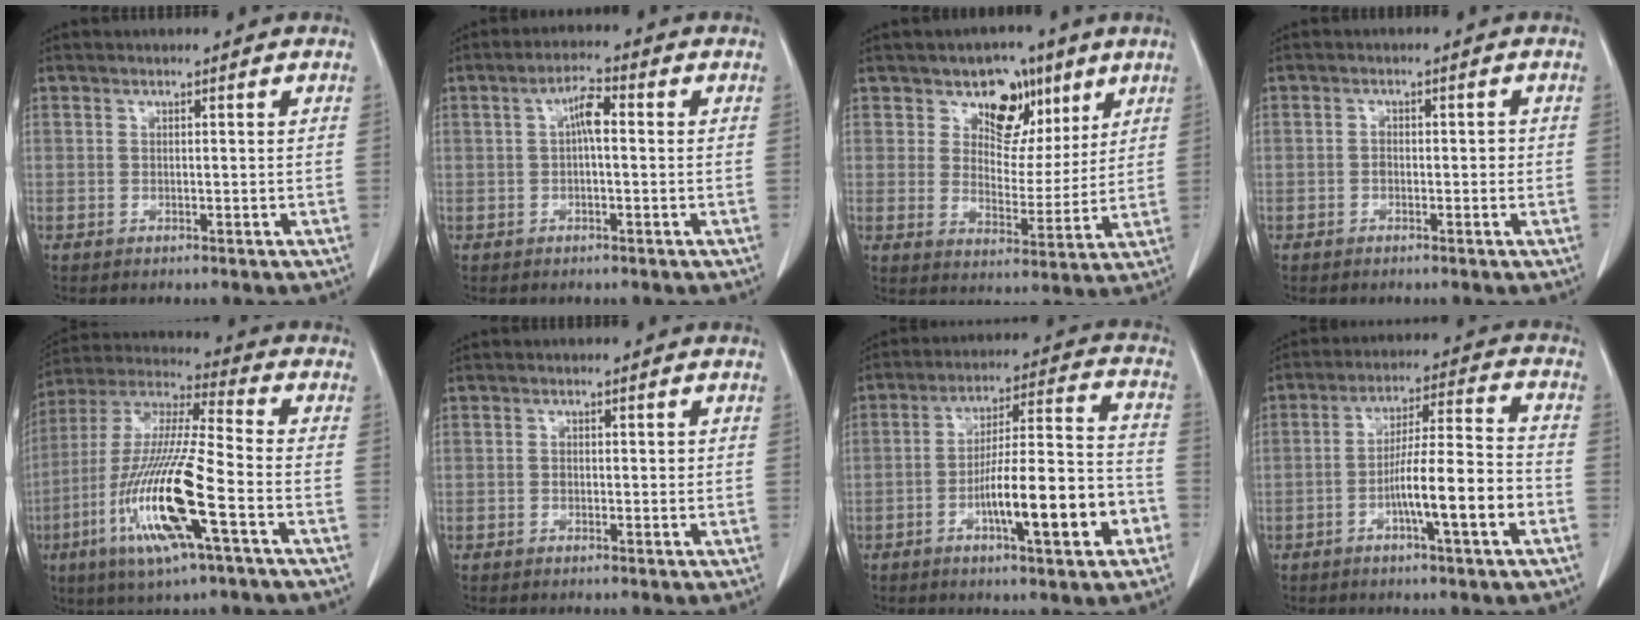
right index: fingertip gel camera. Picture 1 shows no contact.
{"total": 3.8, "force": [0.3, 1.0, 3.6], "torque": [-0.064, 0.012, 0.002]}
{"total": 8.4, "force": [4.9, 5.8, 3.6], "torque": [-0.043, 0.008, 0.080]}
{"total": 1.7, "force": [-0.6, 1.1, 1.1], "torque": [-0.012, 0.006, -0.010]}
{"total": 18.1, "force": [-6.3, 1.3, 16.9], "torque": [-0.354, -0.021, -0.122]}
{"total": 1.0, "force": [-0.2, 0.8, 0.7], "torque": [-0.007, 0.003, -0.004]}
{"total": 14.5, "force": [-5.6, 2.2, 13.2], "torque": [-0.213, 0.014, -0.083]}
{"total": 11.2, "force": [-4.2, 0.5, 10.4], "torque": [-0.174, 0.009, -0.069]}